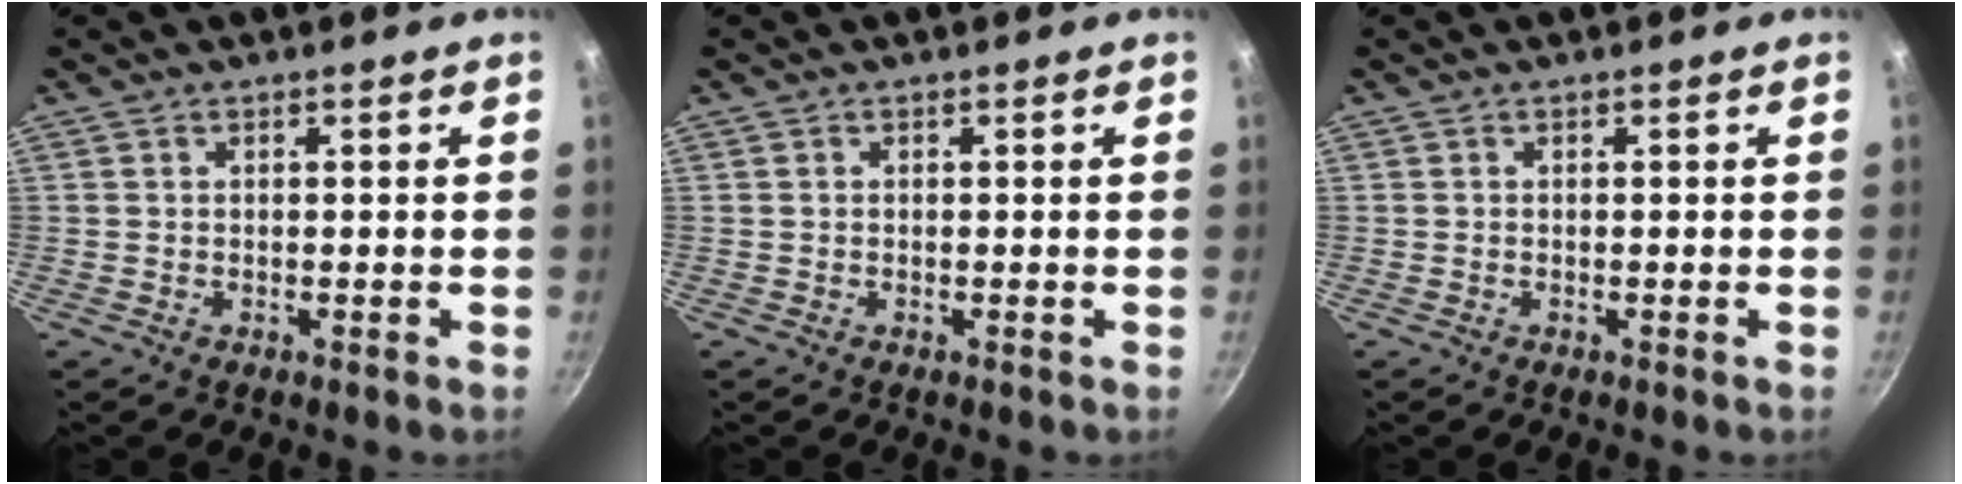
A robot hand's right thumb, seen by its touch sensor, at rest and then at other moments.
{"total": 0.0}
{"total": 0.0}